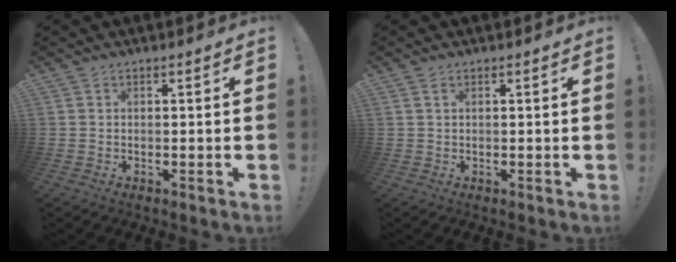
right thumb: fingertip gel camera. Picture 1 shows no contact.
{"total": 1.1, "force": [0.5, 0.4, 0.9], "torque": [-0.024, 0.002, 0.011]}